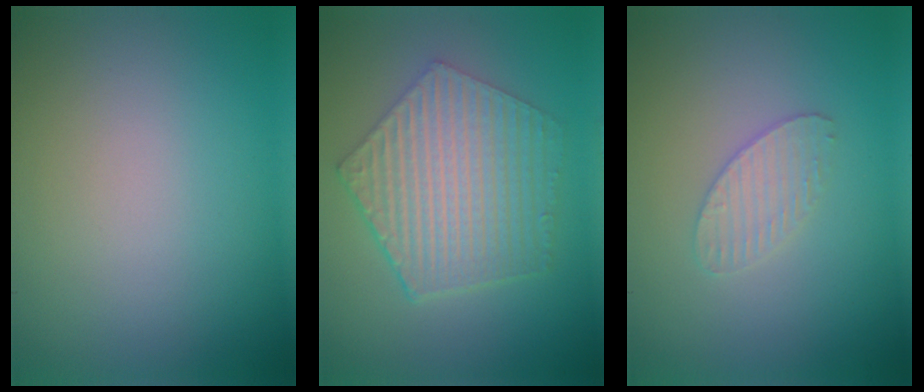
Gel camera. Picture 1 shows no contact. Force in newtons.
{"total": 6.9, "press": 5.0, "slide": 4.8}
{"total": 2.0, "press": 2.0, "slide": 0.1}